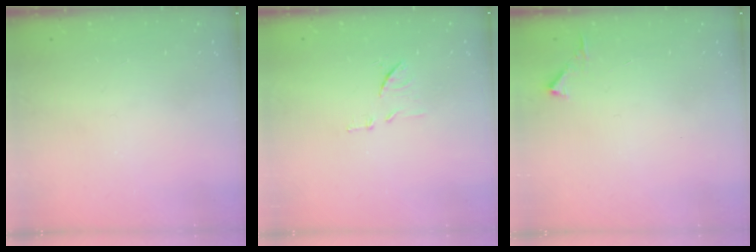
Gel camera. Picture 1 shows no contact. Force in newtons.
{"total": 8.2, "press": 8.2, "slide": 0.6}
{"total": 2.8, "press": 2.8, "slide": 0.3}